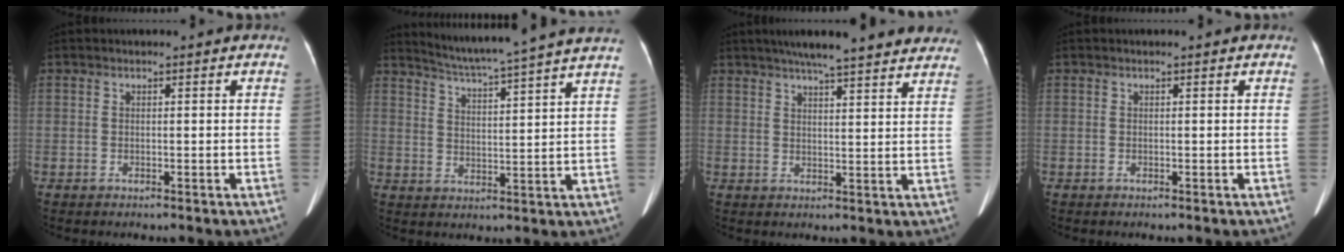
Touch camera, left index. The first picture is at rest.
{"total": 16.1, "force": [14.4, -1.7, 6.9], "torque": [-0.121, -0.019, 0.193]}
{"total": 17.6, "force": [15.0, 2.0, 9.0], "torque": [-0.130, 0.029, 0.186]}
{"total": 0.0}